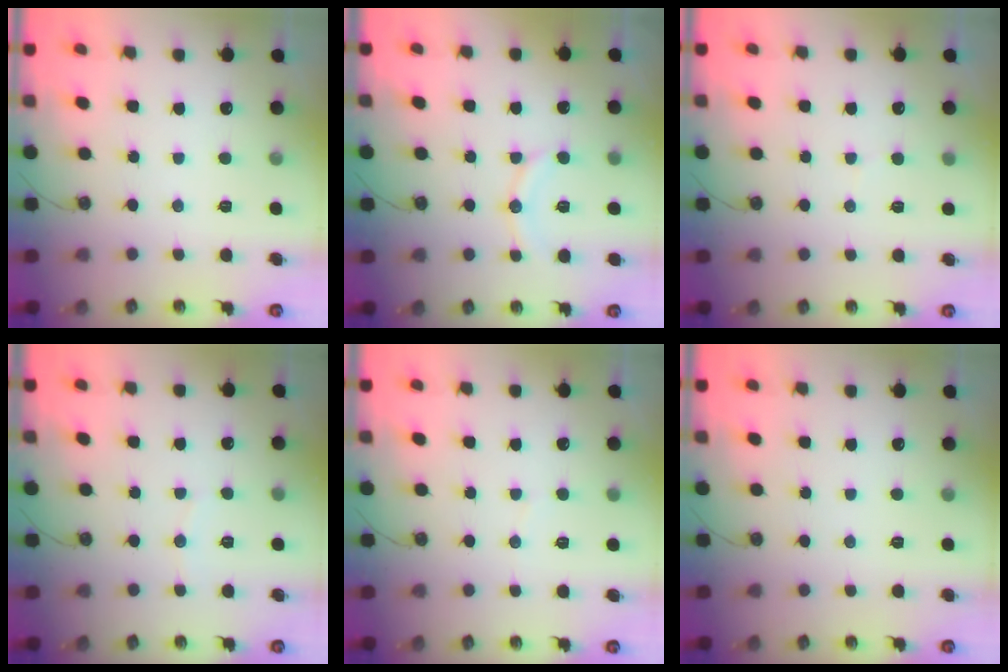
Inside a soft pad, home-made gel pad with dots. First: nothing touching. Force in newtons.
{"total": 9.0, "press": 8.8, "slide": 1.9}
{"total": 4.8, "press": 4.8, "slide": 0.4}
{"total": 4.0, "press": 4.0, "slide": 0.5}
{"total": 3.0, "press": 2.9, "slide": 0.3}
{"total": 0.0}